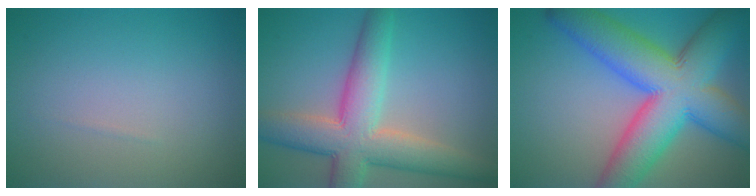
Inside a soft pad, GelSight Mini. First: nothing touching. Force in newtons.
{"total": 8.2, "press": 8.2, "slide": 0.5}
{"total": 13.1, "press": 13.1, "slide": 0.4}